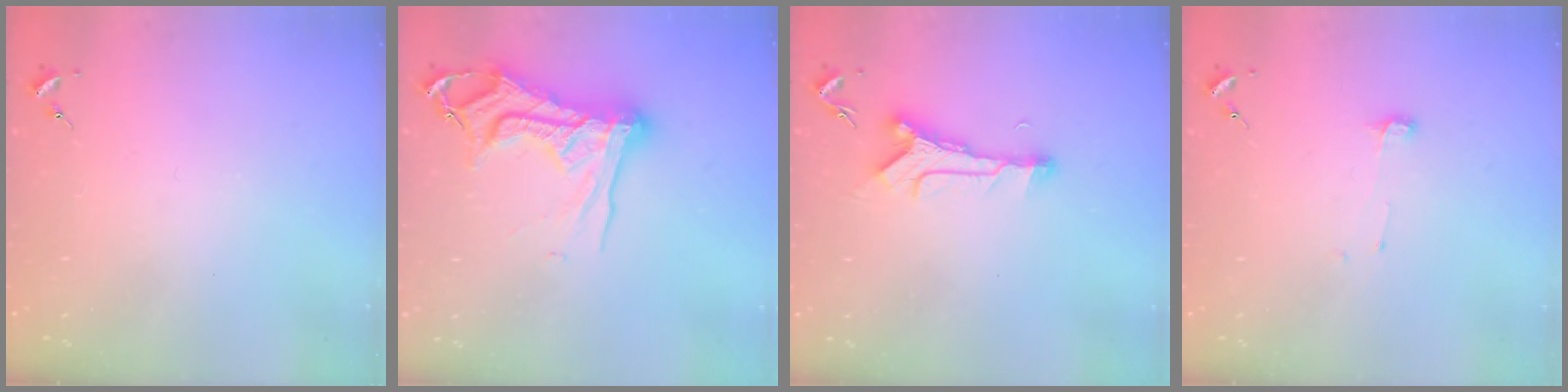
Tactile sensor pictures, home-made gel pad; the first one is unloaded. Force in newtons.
{"total": 18.8, "press": 18.7, "slide": 2.1}
{"total": 9.9, "press": 9.9, "slide": 0.2}
{"total": 4.0, "press": 4.0, "slide": 0.5}